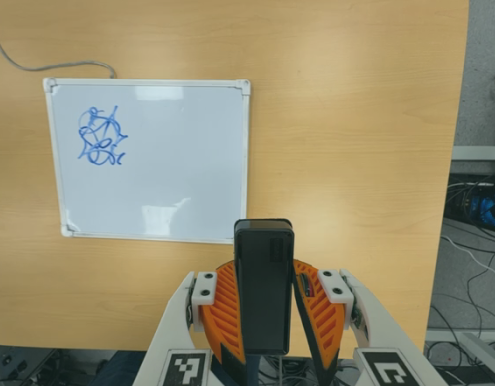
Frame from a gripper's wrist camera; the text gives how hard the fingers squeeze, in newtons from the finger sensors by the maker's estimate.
{"total": 7.8, "left": 6.4, "right": 9.1}